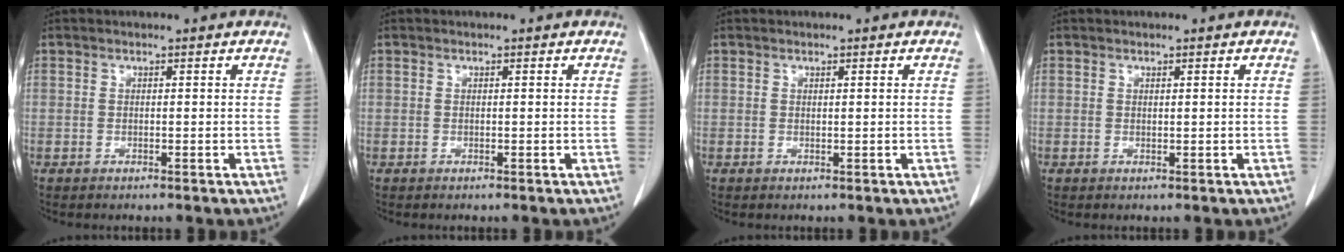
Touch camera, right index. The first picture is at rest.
{"total": 0.0}
{"total": 0.0}
{"total": 0.0}